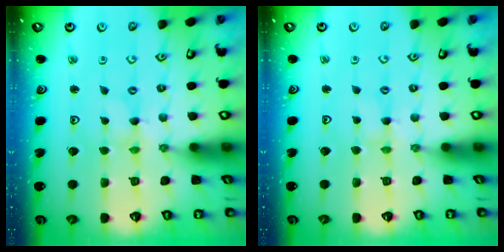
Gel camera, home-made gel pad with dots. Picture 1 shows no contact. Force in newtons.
{"total": 1.5, "press": 1.5, "slide": 0.3}